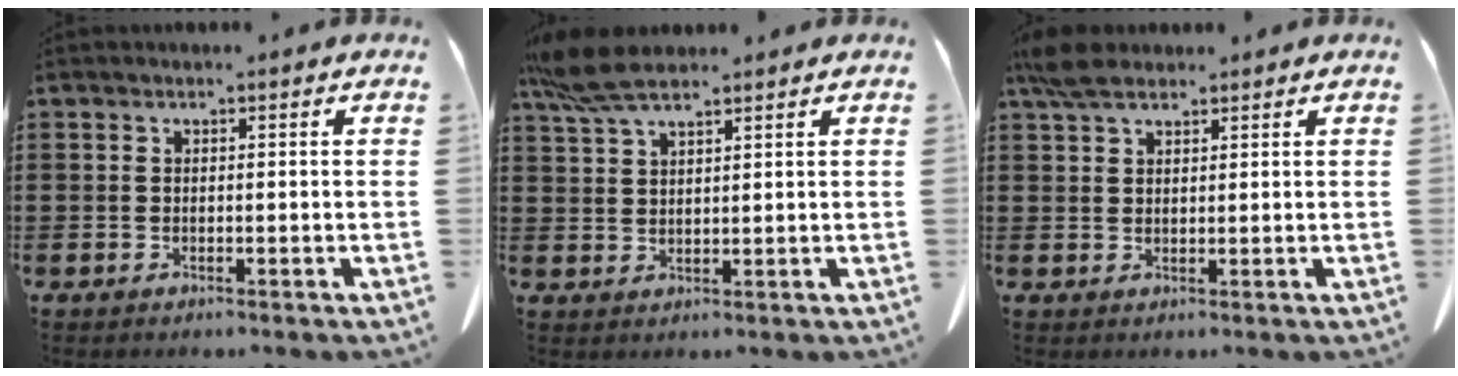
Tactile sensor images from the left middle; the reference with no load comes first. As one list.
[{"total": 6.7, "force": [5.1, 1.6, 4.1], "torque": [-0.098, -0.006, 0.094]}, {"total": 4.3, "force": [3.2, 1.6, 2.3], "torque": [-0.055, 0.004, 0.062]}]